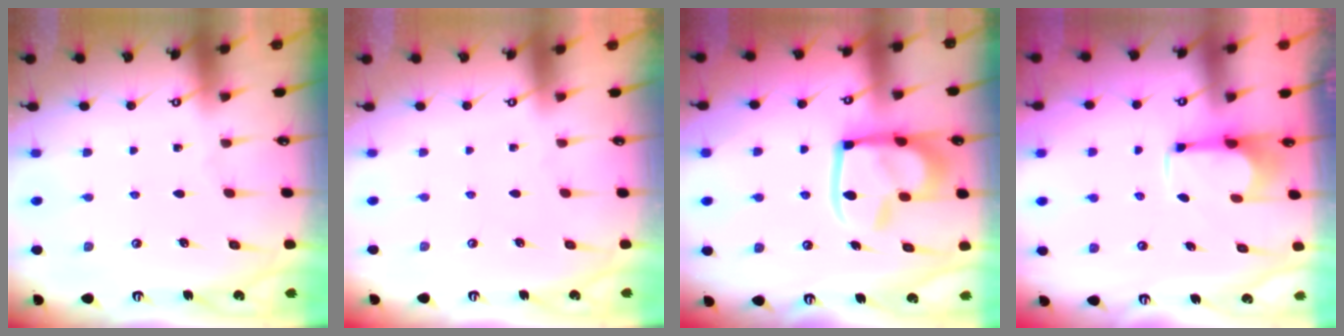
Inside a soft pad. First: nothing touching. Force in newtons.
{"total": 1.5, "press": 1.4, "slide": 0.6}
{"total": 15.9, "press": 15.8, "slide": 1.7}
{"total": 2.8, "press": 2.6, "slide": 0.8}